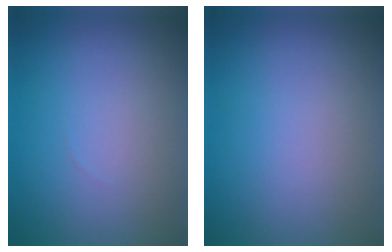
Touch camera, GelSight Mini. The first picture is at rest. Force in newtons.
{"total": 0.0}